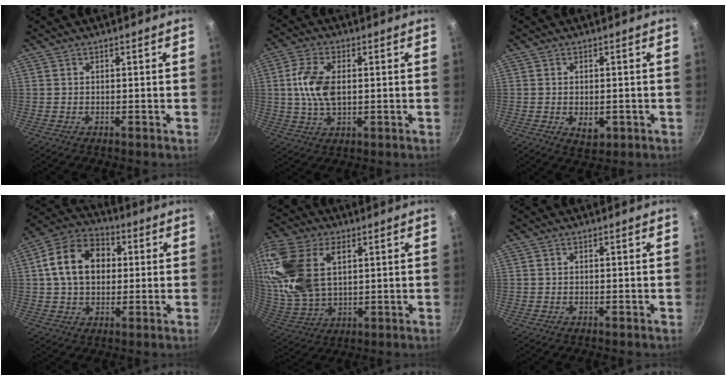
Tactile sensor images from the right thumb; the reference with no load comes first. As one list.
[{"total": 9.2, "force": [0.9, 5.1, 7.6], "torque": [-0.145, 0.006, 0.015]}, {"total": 3.9, "force": [-0.8, 2.5, 2.9], "torque": [-0.040, -0.004, -0.005]}, {"total": 14.1, "force": [2.1, 10.4, 9.2], "torque": [-0.135, 0.023, 0.022]}, {"total": 21.8, "force": [7.0, 13.7, 15.5], "torque": [-0.330, -0.012, 0.140]}, {"total": 0.0}]